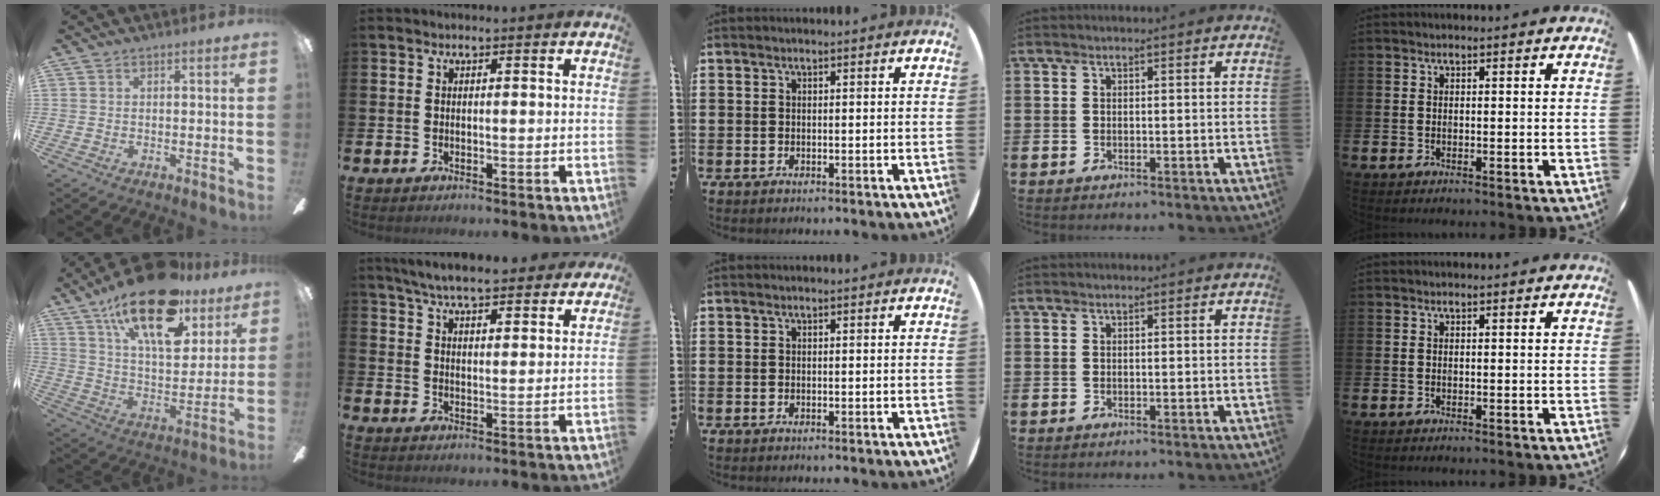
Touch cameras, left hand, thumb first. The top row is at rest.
{"thumb": {"total": 23.9, "force": [15.0, 10.1, 15.6], "torque": [-0.251, -0.077, 0.257]}, "index": {"total": 6.8, "force": [6.4, 1.0, 1.9], "torque": [-0.055, -0.032, 0.115]}}